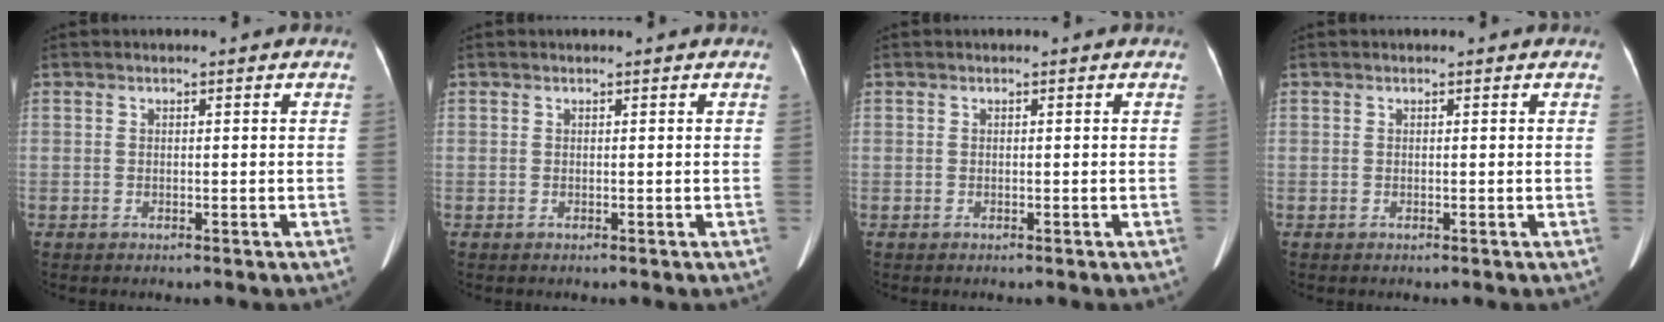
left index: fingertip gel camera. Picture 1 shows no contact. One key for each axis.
{"total": 0.0}
{"total": 0.0}
{"total": 0.0}